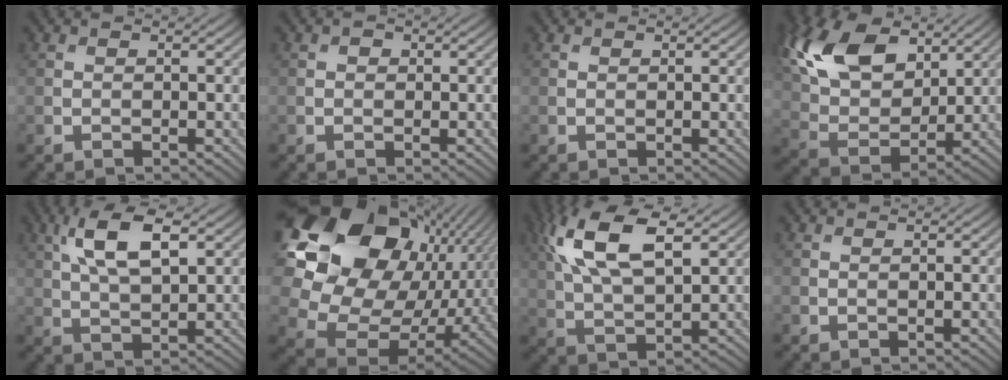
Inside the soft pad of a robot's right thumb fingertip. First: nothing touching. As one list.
[{"total": 0.6, "force": [0.0, 0.5, 0.2], "torque": [0.000, -0.004, -0.003]}, {"total": 0.0}, {"total": 14.7, "force": [7.0, 8.6, 9.7], "torque": [-0.223, 0.025, 0.126]}, {"total": 8.7, "force": [3.4, 3.6, 7.2], "torque": [-0.148, 0.012, 0.064]}, {"total": 22.4, "force": [6.8, 16.9, 13.0], "torque": [-0.326, 0.020, 0.147]}, {"total": 12.3, "force": [5.3, 5.1, 9.9], "torque": [-0.219, 0.012, 0.100]}, {"total": 0.0}]